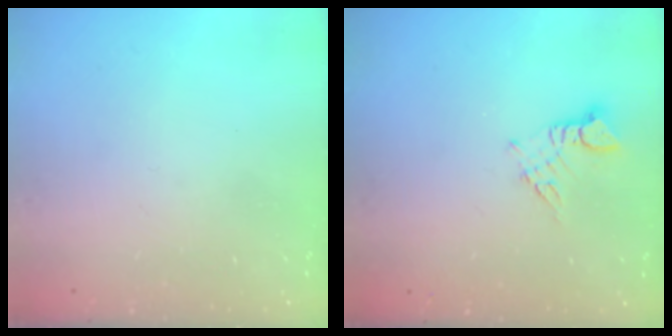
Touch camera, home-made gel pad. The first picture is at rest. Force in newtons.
{"total": 3.1, "press": 3.1, "slide": 0.4}